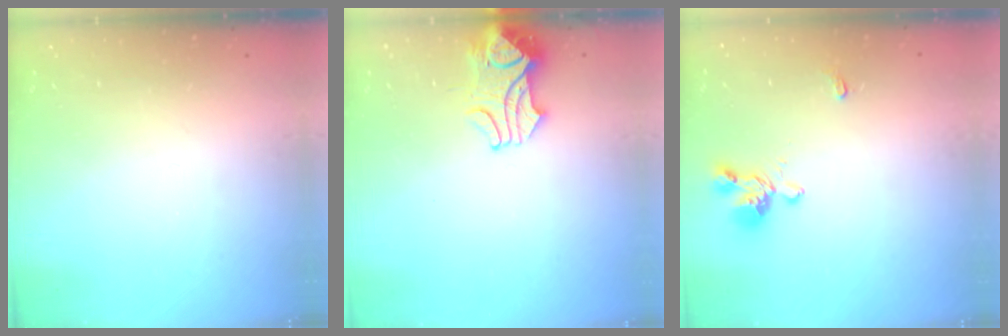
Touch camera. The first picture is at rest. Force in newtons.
{"total": 2.2, "press": 2.1, "slide": 0.5}
{"total": 1.6, "press": 1.1, "slide": 1.1}